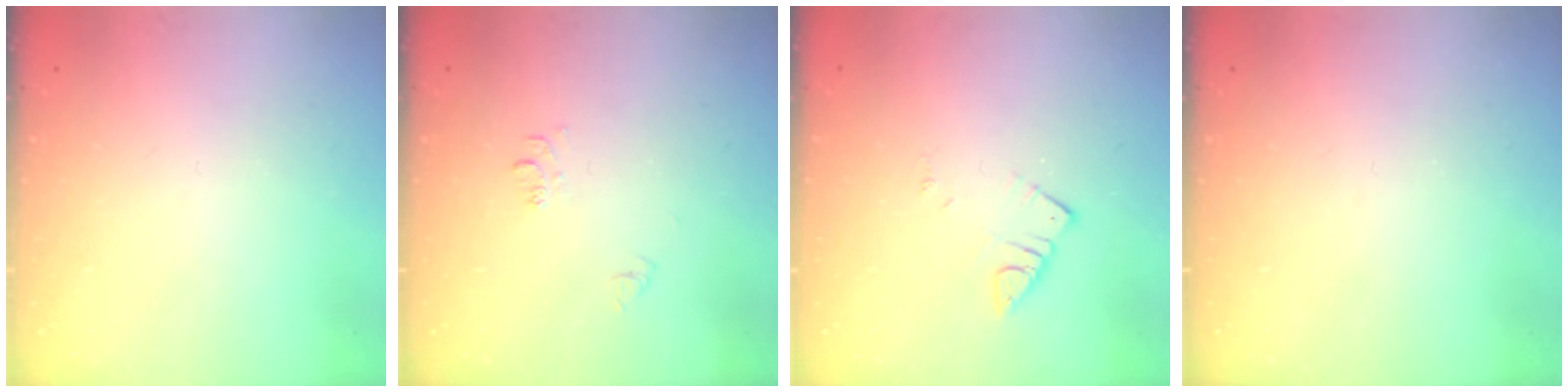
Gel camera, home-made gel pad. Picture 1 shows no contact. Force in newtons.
{"total": 3.9, "press": 3.9, "slide": 0.5}
{"total": 2.8, "press": 2.7, "slide": 0.3}
{"total": 0.0}